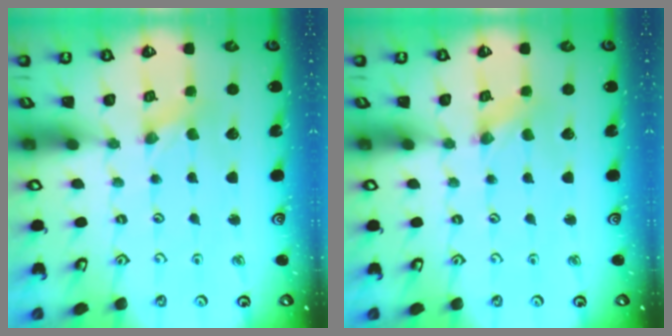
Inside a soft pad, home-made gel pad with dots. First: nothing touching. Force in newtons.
{"total": 0.0}